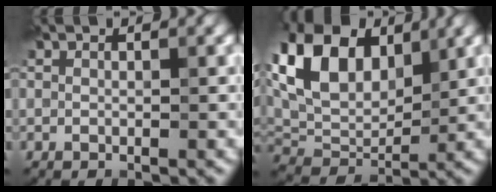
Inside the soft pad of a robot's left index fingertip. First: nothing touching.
{"total": 11.2, "force": [4.2, 7.0, 7.7], "torque": [-0.169, 0.018, 0.069]}